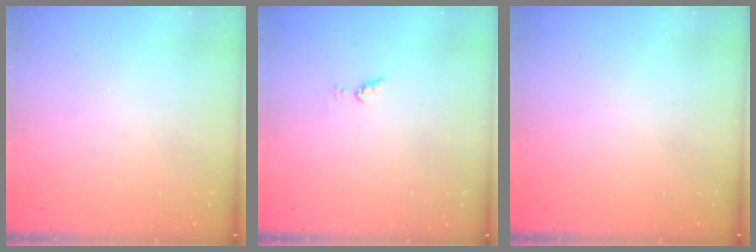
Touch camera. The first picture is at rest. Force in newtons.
{"total": 4.3, "press": 4.3, "slide": 0.7}
{"total": 0.0}